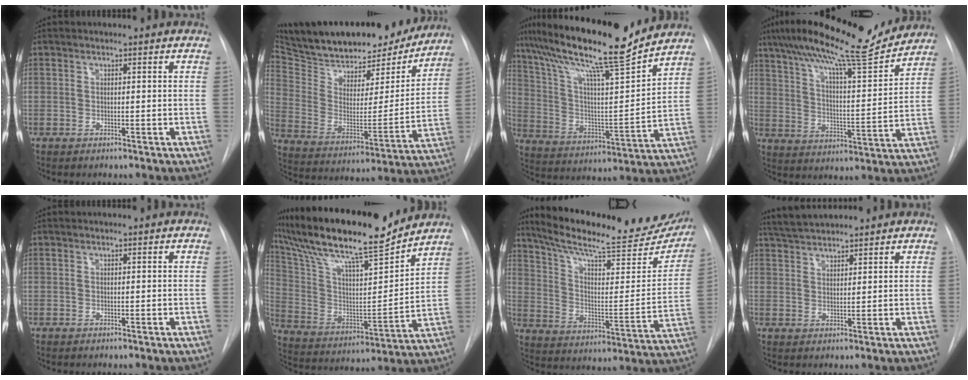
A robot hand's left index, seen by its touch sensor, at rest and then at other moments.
{"total": 28.0, "force": [24.3, 8.7, 10.8], "torque": [-0.207, -0.014, 0.353]}
{"total": 20.6, "force": [17.0, 0.3, 11.7], "torque": [-0.207, -0.006, 0.284]}
{"total": 18.7, "force": [16.0, 1.8, 9.4], "torque": [-0.167, 0.005, 0.247]}
{"total": 0.0}
{"total": 22.9, "force": [19.0, 2.5, 12.5], "torque": [-0.241, 0.007, 0.321]}
{"total": 27.7, "force": [23.5, 5.4, 13.6], "torque": [-0.210, -0.043, 0.319]}
{"total": 5.9, "force": [5.6, 0.4, 1.8], "torque": [-0.038, 0.031, 0.106]}